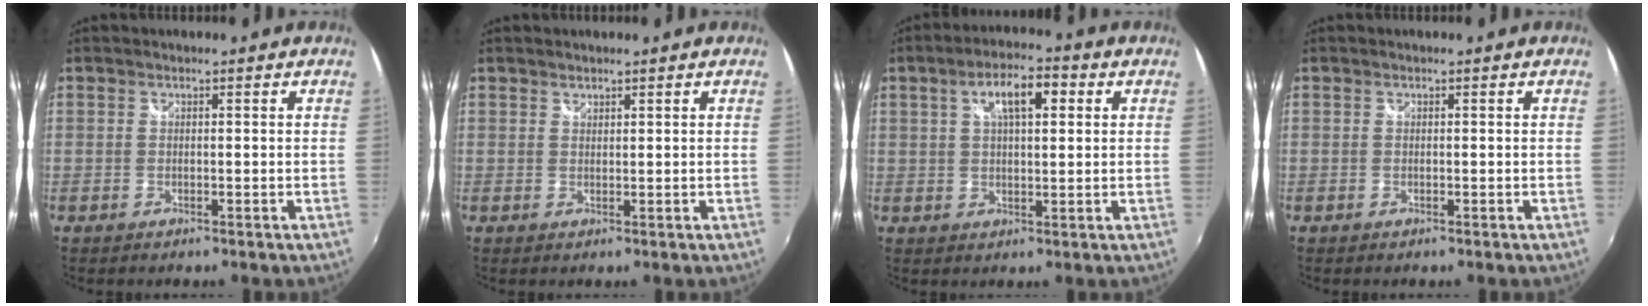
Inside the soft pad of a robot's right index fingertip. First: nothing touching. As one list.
[{"total": 0.8, "force": [0.7, 0.4, 0.1], "torque": [0.002, 0.003, 0.014]}, {"total": 7.9, "force": [2.8, 3.1, 6.8], "torque": [-0.114, 0.019, 0.045]}, {"total": 0.0}]